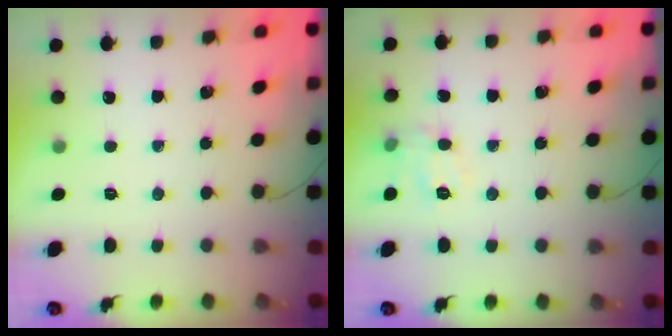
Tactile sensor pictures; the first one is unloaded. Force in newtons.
{"total": 8.5, "press": 8.4, "slide": 1.5}